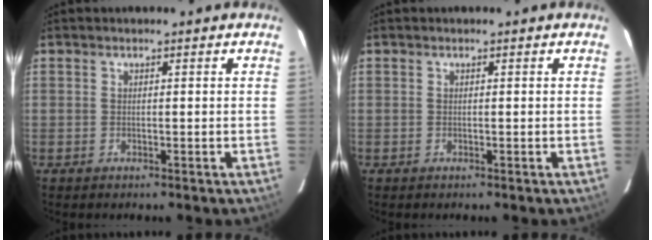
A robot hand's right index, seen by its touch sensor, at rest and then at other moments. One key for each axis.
{"total": 0.0}